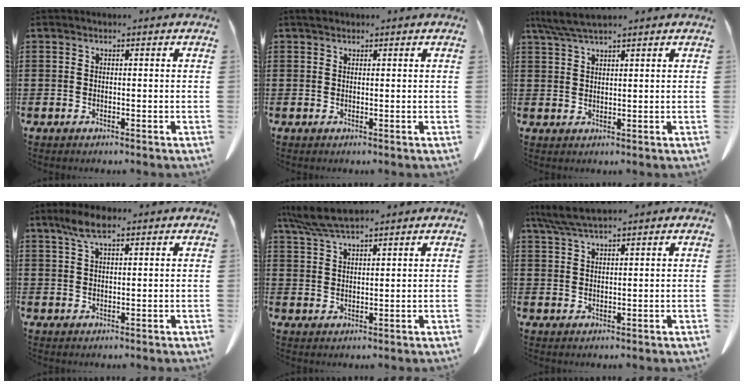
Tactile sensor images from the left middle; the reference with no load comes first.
{"total": 0.8, "force": [0.7, 0.3, 0.2], "torque": [-0.007, 0.001, 0.014]}
{"total": 4.2, "force": [3.4, 0.3, 2.4], "torque": [-0.055, -0.006, 0.064]}
{"total": 4.7, "force": [2.7, 1.3, 3.7], "torque": [-0.079, 0.004, 0.049]}
{"total": 5.9, "force": [4.9, 0.7, 3.2], "torque": [-0.075, -0.011, 0.092]}
{"total": 4.6, "force": [3.7, 0.4, 2.7], "torque": [-0.060, -0.008, 0.070]}